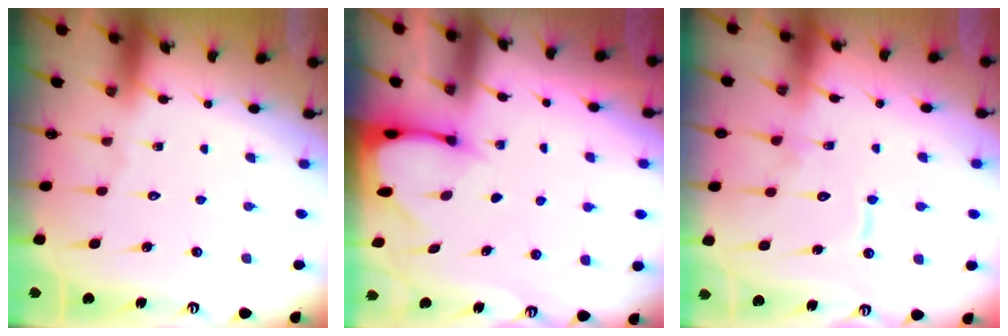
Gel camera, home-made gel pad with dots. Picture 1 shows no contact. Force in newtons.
{"total": 2.4, "press": 2.4, "slide": 0.3}
{"total": 10.2, "press": 10.1, "slide": 1.0}